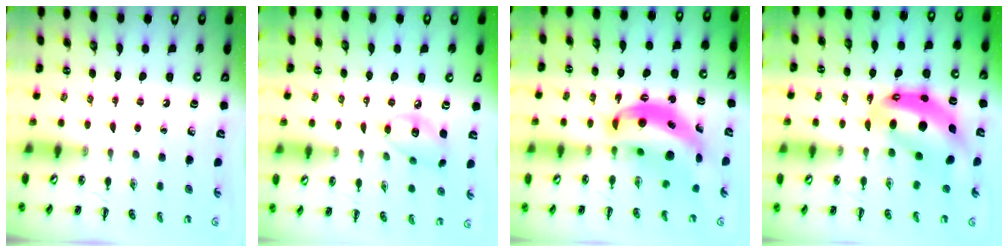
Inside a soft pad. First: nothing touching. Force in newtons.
{"total": 8.8, "press": 8.6, "slide": 1.7}
{"total": 11.5, "press": 11.2, "slide": 2.4}
{"total": 11.7, "press": 11.4, "slide": 2.7}